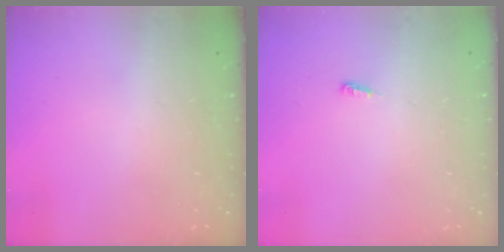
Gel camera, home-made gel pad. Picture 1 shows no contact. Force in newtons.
{"total": 3.3, "press": 3.3, "slide": 0.8}